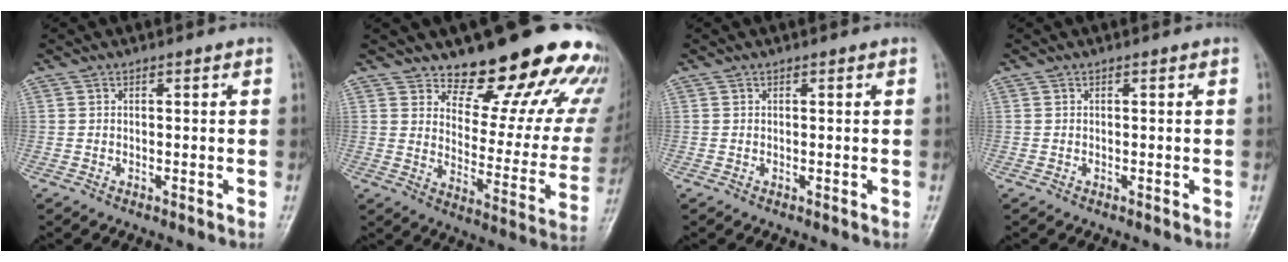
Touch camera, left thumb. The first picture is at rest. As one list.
[{"total": 21.3, "force": [17.1, 8.2, 9.8], "torque": [-0.072, -0.118, 0.221]}, {"total": 0.0}, {"total": 0.0}]